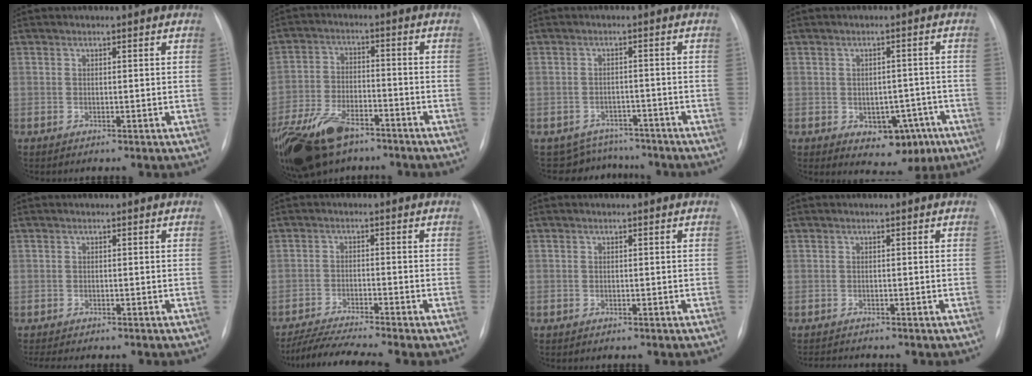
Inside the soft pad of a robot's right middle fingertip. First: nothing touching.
{"total": 15.9, "force": [-10.7, 7.2, 9.2], "torque": [-0.217, -0.020, -0.192]}
{"total": 6.3, "force": [-5.8, 2.4, -1.0], "torque": [0.018, 0.024, -0.073]}
{"total": 7.0, "force": [-2.8, 4.6, 4.5], "torque": [-0.040, 0.013, -0.023]}
{"total": 4.1, "force": [-3.6, 1.2, 1.6], "torque": [-0.022, -0.007, -0.050]}
{"total": 8.2, "force": [-7.4, -1.1, 3.6], "torque": [-0.062, -0.020, -0.126]}
{"total": 0.7, "force": [-0.5, 0.4, 0.1], "torque": [-0.007, 0.002, -0.007]}
{"total": 2.6, "force": [-2.6, 0.1, 0.5], "torque": [-0.005, -0.009, -0.039]}